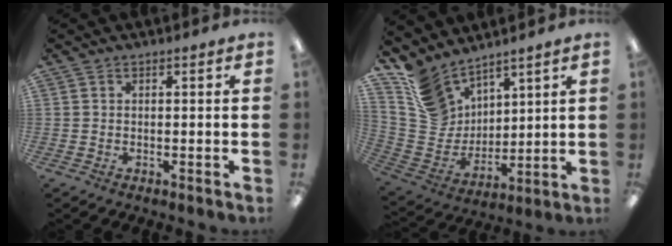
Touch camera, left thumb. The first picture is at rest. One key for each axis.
{"total": 12.6, "fx": 9.6, "fy": 7.6, "fz": 2.9, "tx": -0.094, "ty": -0.056, "tz": 0.199}